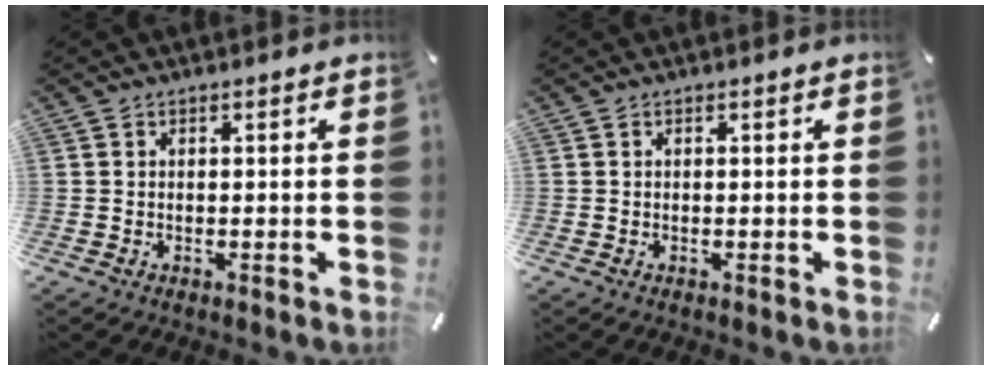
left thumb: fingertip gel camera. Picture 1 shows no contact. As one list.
[{"total": 0.0}]